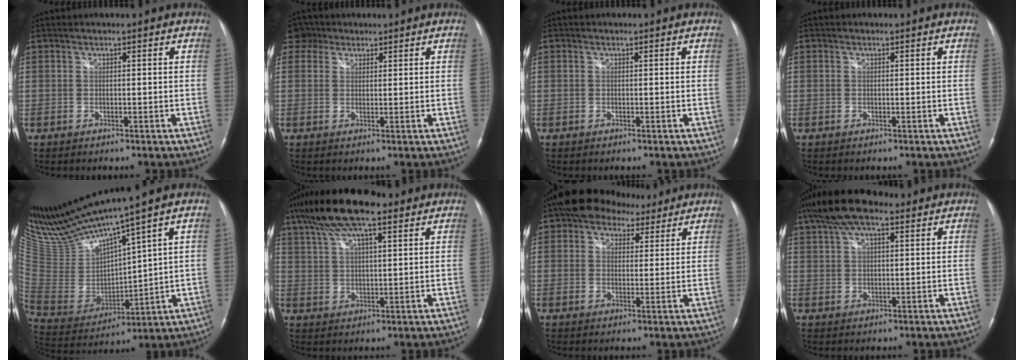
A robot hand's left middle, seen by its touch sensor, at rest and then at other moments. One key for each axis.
{"total": 3.7, "fx": 2.5, "fy": 2.8, "fz": 0.4, "tx": -0.010, "ty": 0.018, "tz": 0.044}
{"total": 0.0}
{"total": 0.0}
{"total": 15.4, "fx": 13.3, "fy": -0.7, "fz": 7.7, "tx": -0.159, "ty": -0.017, "tz": 0.271}
{"total": 13.3, "fx": 9.1, "fy": 3.0, "fz": 9.3, "tx": -0.181, "ty": 0.033, "tz": 0.161}
{"total": 8.1, "fx": 5.4, "fy": 5.0, "fz": 3.4, "tx": -0.049, "ty": 0.032, "tz": 0.085}
{"total": 10.1, "fx": 6.6, "fy": 3.5, "fz": 6.7, "tx": -0.131, "ty": 0.036, "tz": 0.117}